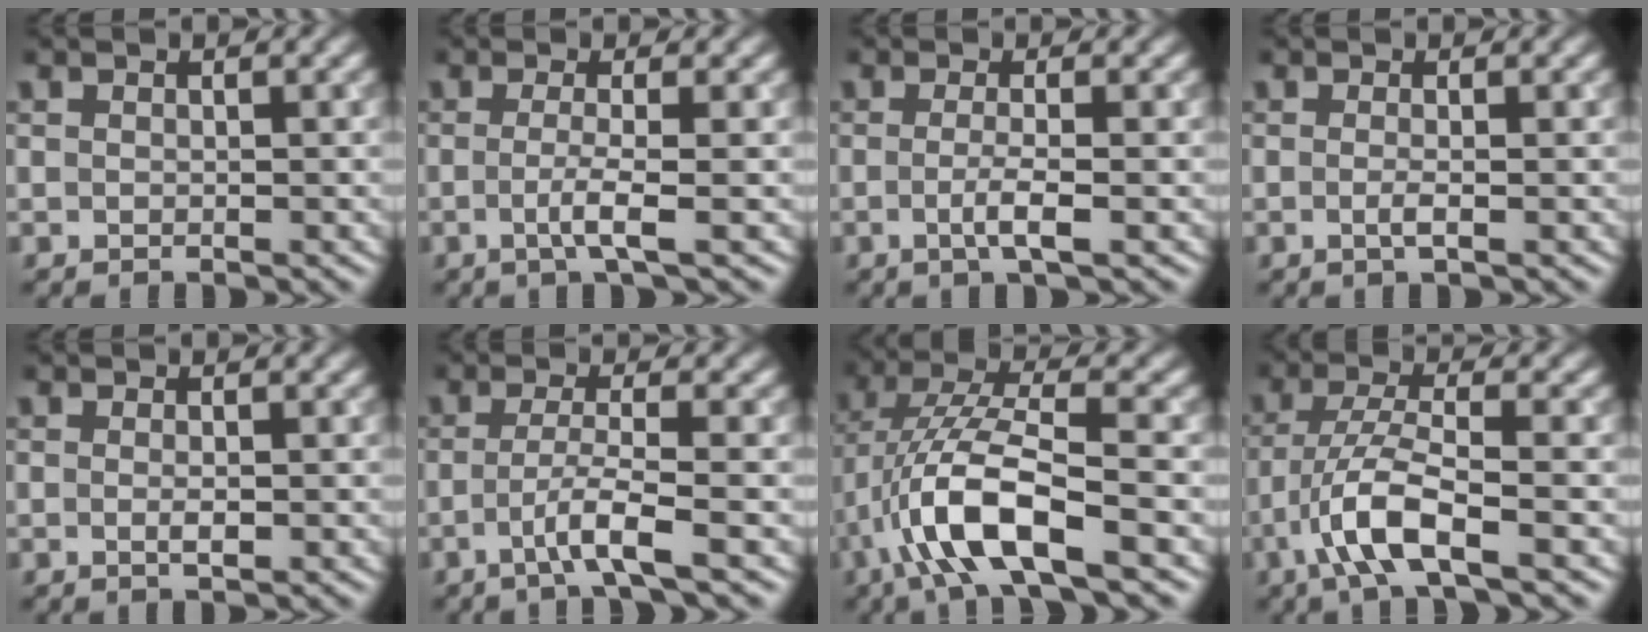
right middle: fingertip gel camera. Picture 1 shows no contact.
{"total": 2.8, "force": [-0.5, 0.6, 2.7], "torque": [-0.049, -0.007, -0.014]}
{"total": 2.5, "force": [-0.5, 0.5, 2.4], "torque": [-0.043, -0.004, -0.012]}
{"total": 1.3, "force": [-0.2, 0.3, 1.3], "torque": [-0.022, -0.004, -0.006]}
{"total": 1.1, "force": [-0.1, 0.2, 1.1], "torque": [-0.021, -0.003, -0.002]}
{"total": 3.5, "force": [-1.3, 0.4, 3.2], "torque": [-0.054, 0.002, -0.035]}
{"total": 8.7, "force": [-3.3, 2.6, 7.6], "torque": [-0.152, 0.010, -0.069]}
{"total": 5.5, "force": [-2.7, 1.3, 4.6], "torque": [-0.093, 0.004, -0.058]}